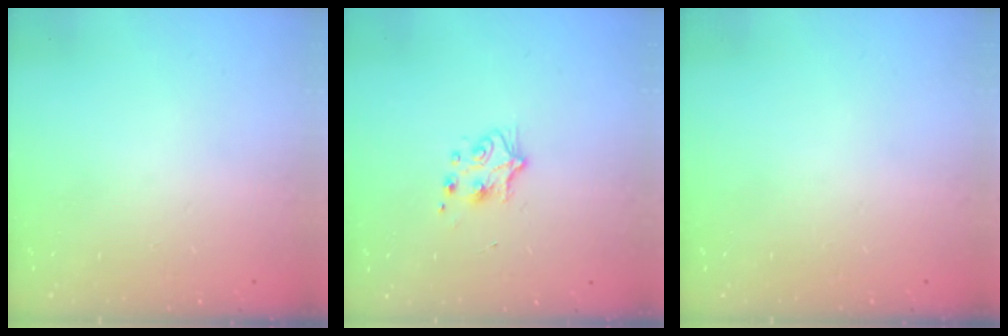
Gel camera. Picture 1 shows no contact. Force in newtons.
{"total": 5.5, "press": 5.4, "slide": 0.7}
{"total": 0.0}